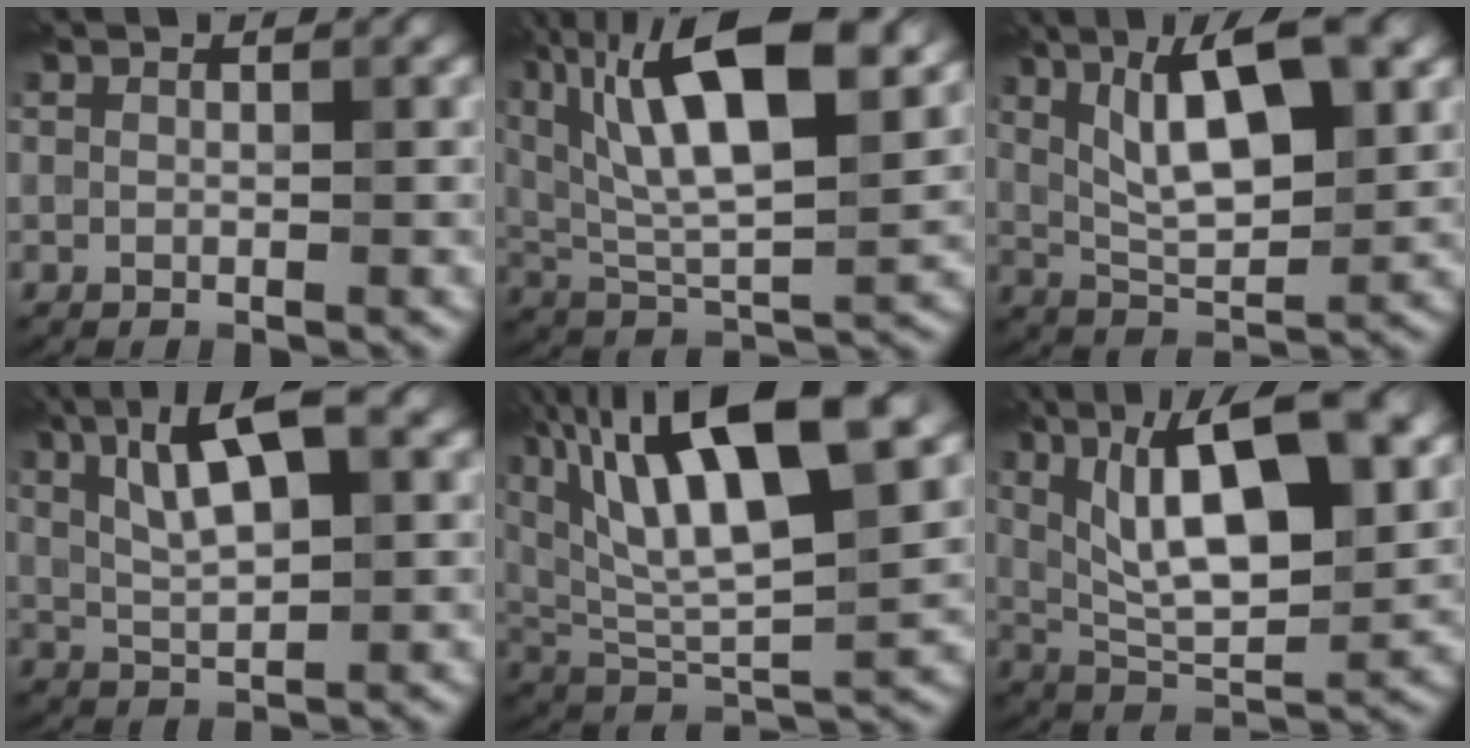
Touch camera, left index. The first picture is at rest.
{"total": 14.4, "force": [6.0, 5.4, 12.0], "torque": [-0.207, 0.015, 0.098]}
{"total": 9.9, "force": [3.9, 3.3, 8.5], "torque": [-0.144, 0.006, 0.067]}
{"total": 8.0, "force": [3.2, 2.4, 6.9], "torque": [-0.122, 0.017, 0.057]}
{"total": 14.9, "force": [7.0, 4.7, 12.3], "torque": [-0.224, 0.022, 0.115]}
{"total": 13.1, "force": [4.5, 4.6, 11.4], "torque": [-0.171, 0.011, 0.070]}